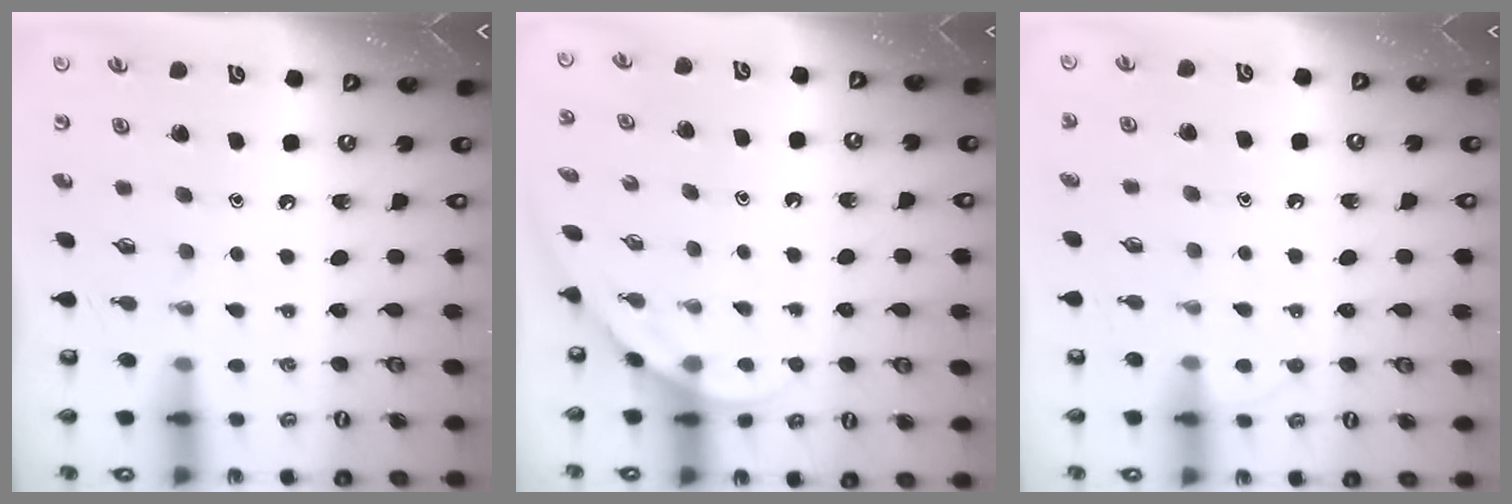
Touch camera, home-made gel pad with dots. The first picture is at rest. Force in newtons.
{"total": 2.6, "press": 2.6, "slide": 0.1}
{"total": 5.5, "press": 5.5, "slide": 0.7}